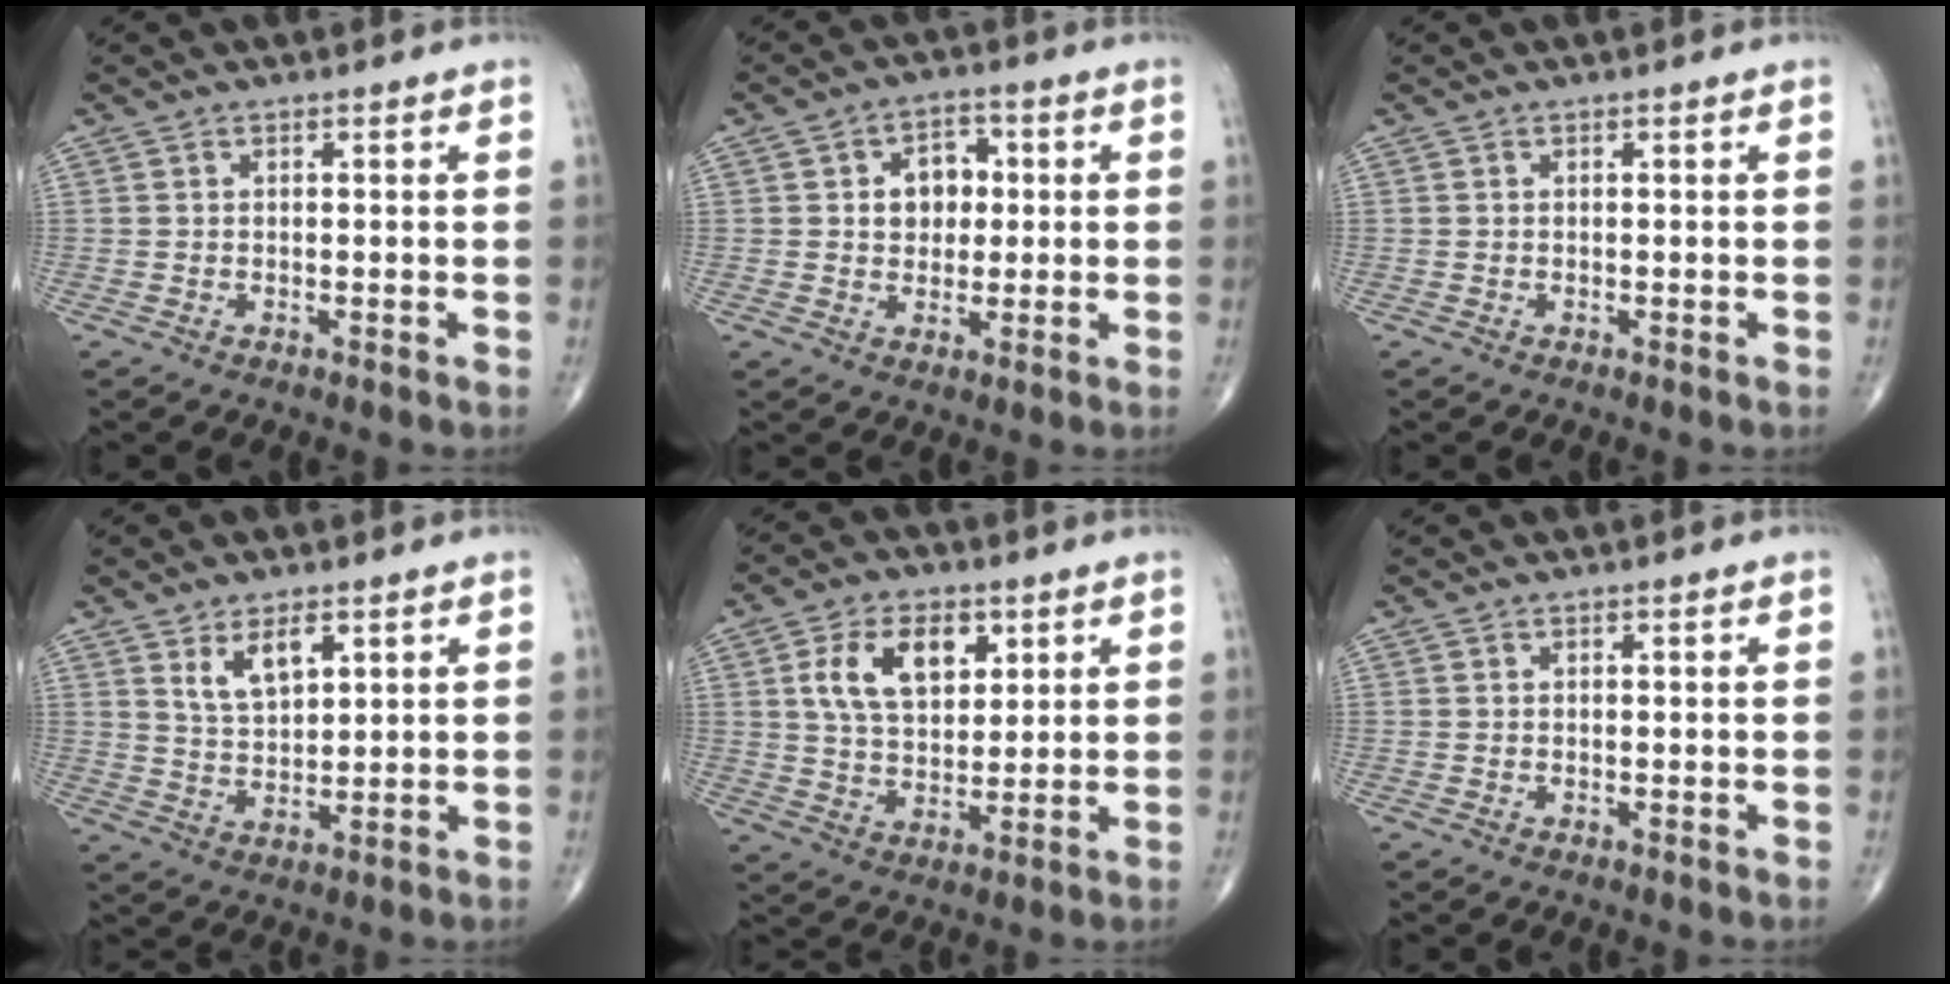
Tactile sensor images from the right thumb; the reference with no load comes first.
{"total": 6.8, "force": [1.0, 5.2, 4.2], "torque": [-0.028, 0.008, 0.010]}
{"total": 0.0}
{"total": 4.7, "force": [2.7, 1.6, 3.5], "torque": [-0.061, -0.024, 0.057]}
{"total": 11.4, "force": [4.1, 6.9, 8.1], "torque": [-0.123, -0.011, 0.076]}
{"total": 0.0}